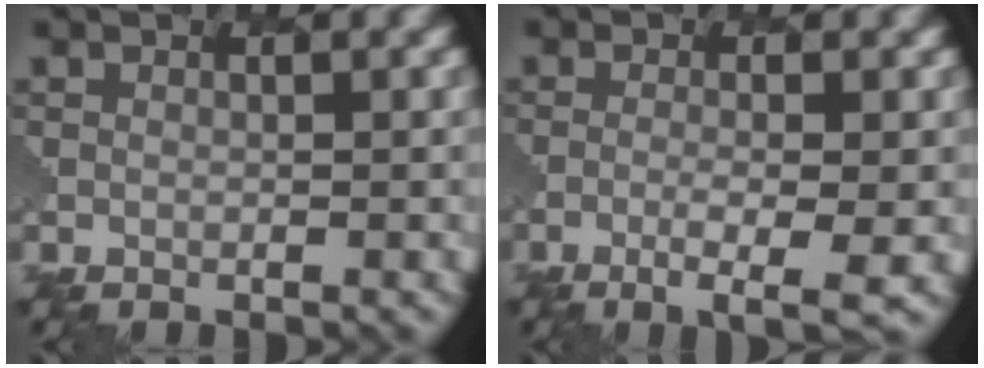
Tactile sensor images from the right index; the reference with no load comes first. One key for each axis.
{"total": 3.5, "fx": -1.2, "fy": 0.8, "fz": 3.2, "tx": -0.055, "ty": -0.005, "tz": -0.023}